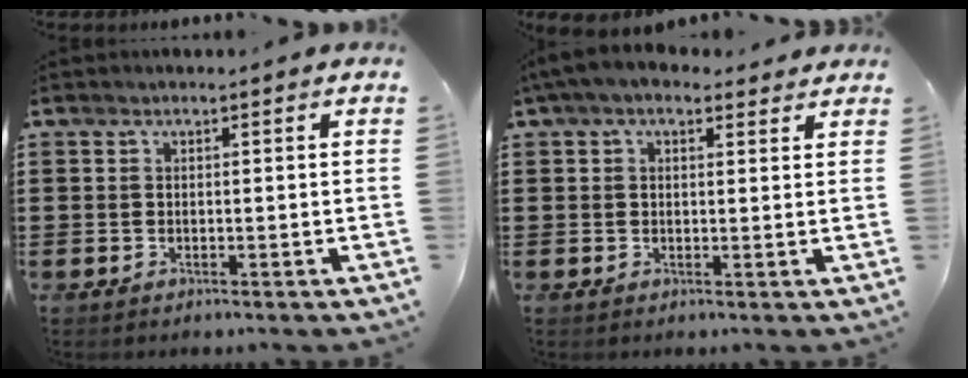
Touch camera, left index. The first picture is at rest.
{"total": 3.6, "force": [2.5, 1.7, 1.9], "torque": [-0.046, 0.003, 0.044]}